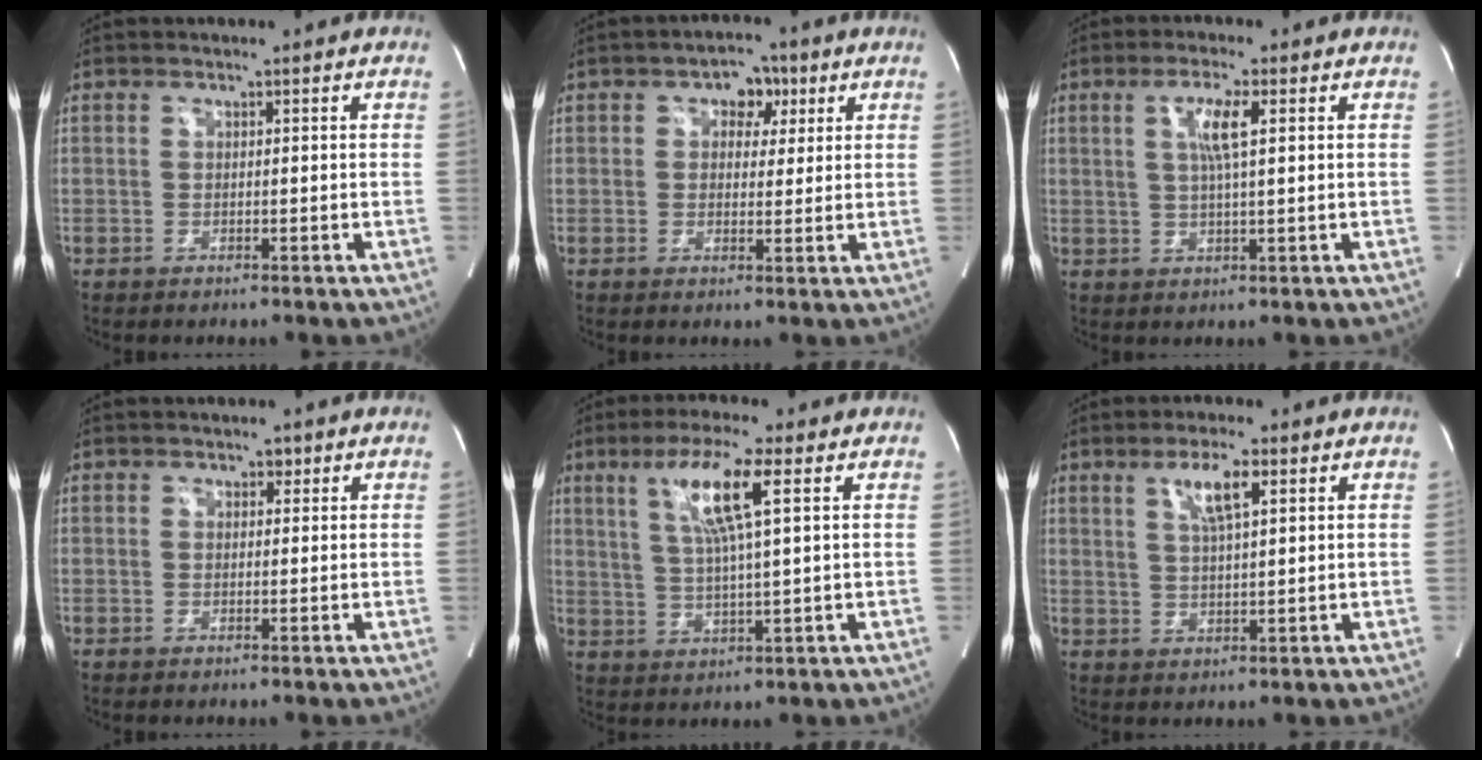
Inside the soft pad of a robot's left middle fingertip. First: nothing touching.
{"total": 4.6, "force": [1.9, 3.2, 2.9], "torque": [-0.036, 0.018, 0.026]}
{"total": 4.8, "force": [1.4, 0.1, 4.6], "torque": [-0.087, 0.001, 0.027]}
{"total": 1.2, "force": [0.6, 0.9, 0.5], "torque": [-0.003, 0.003, 0.007]}
{"total": 9.4, "force": [3.8, 0.3, 8.6], "torque": [-0.165, 0.008, 0.072]}
{"total": 5.5, "force": [2.7, 0.8, 4.7], "torque": [-0.088, 0.003, 0.049]}